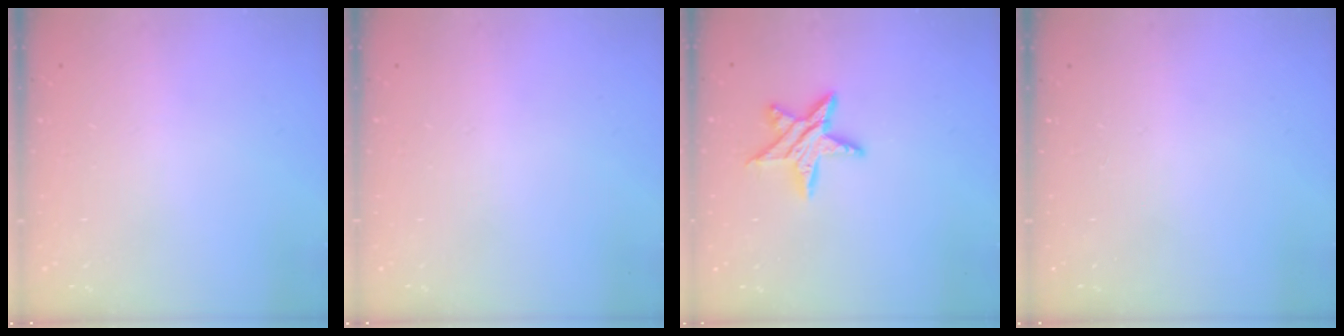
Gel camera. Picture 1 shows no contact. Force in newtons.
{"total": 0.0}
{"total": 10.8, "press": 10.7, "slide": 0.7}
{"total": 0.0}